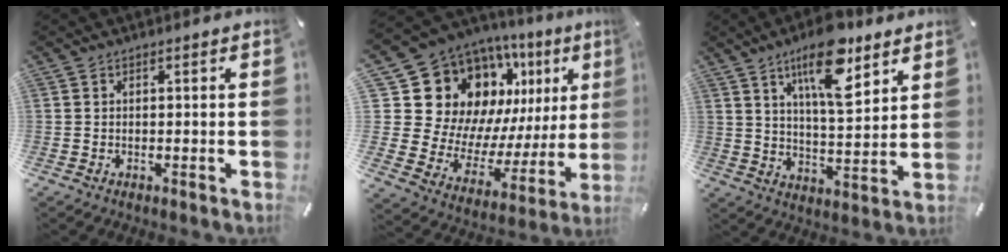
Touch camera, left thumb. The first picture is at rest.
{"total": 19.2, "force": [11.2, 13.6, 7.5], "torque": [-0.112, -0.109, 0.232]}
{"total": 15.2, "force": [9.4, 5.6, 10.6], "torque": [-0.177, -0.038, 0.157]}